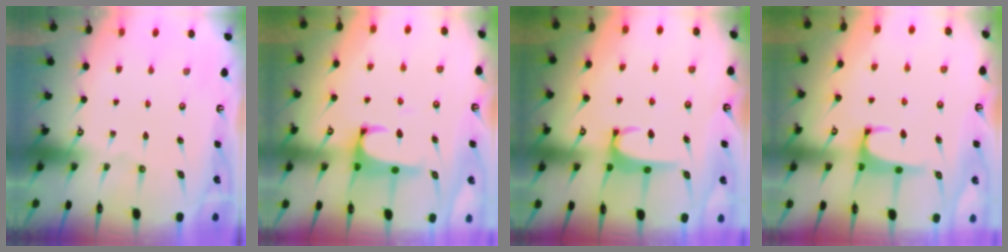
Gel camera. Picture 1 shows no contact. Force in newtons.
{"total": 1.7, "press": 1.5, "slide": 0.7}
{"total": 3.5, "press": 3.5, "slide": 0.4}
{"total": 0.7, "press": 0.4, "slide": 0.6}